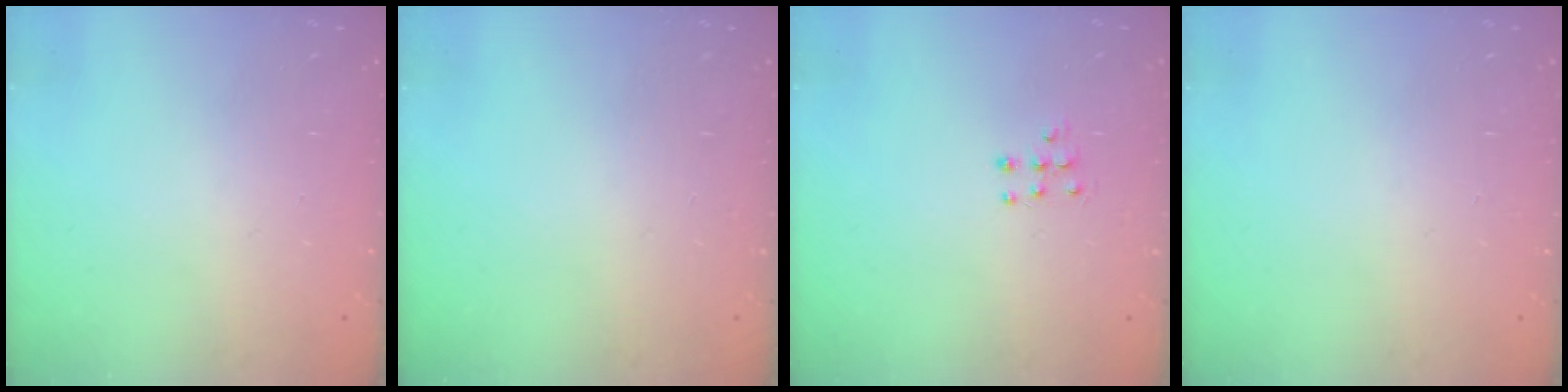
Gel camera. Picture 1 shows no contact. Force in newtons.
{"total": 0.0}
{"total": 6.4, "press": 6.3, "slide": 0.8}
{"total": 0.0}